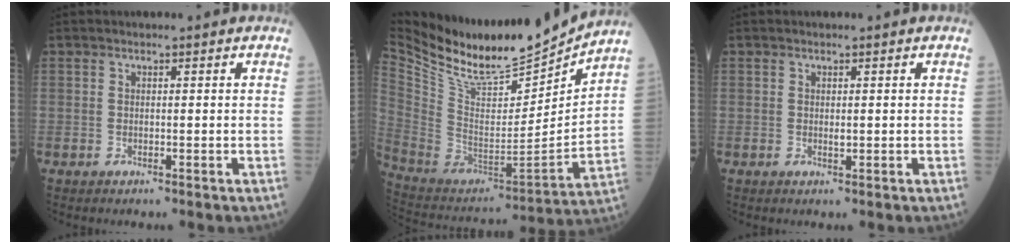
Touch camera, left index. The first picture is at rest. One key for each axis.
{"total": 23.5, "fx": 20.6, "fy": 4.3, "fz": 10.4, "tx": -0.208, "ty": -0.035, "tz": 0.353}
{"total": 0.6, "fx": 0.1, "fy": 0.2, "fz": 0.6, "tx": -0.007, "ty": -0.005, "tz": -0.001}